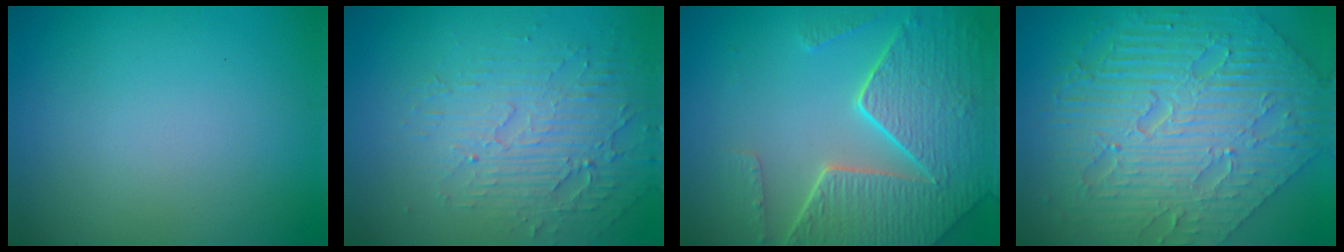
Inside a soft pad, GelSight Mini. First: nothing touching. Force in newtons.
{"total": 3.7, "press": 3.2, "slide": 1.8}
{"total": 8.1, "press": 5.9, "slide": 5.6}
{"total": 10.7, "press": 7.2, "slide": 8.0}